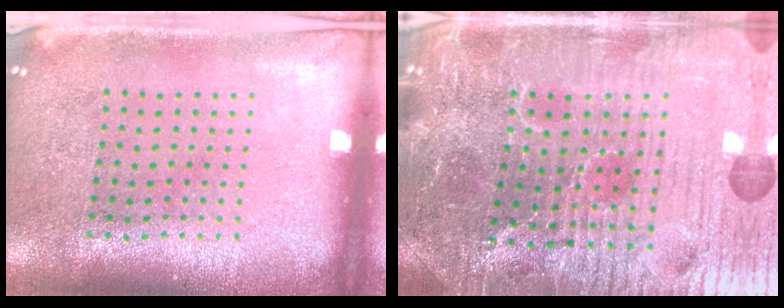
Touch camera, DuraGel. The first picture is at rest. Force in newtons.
{"total": 5.8, "press": 5.5, "slide": 1.8}